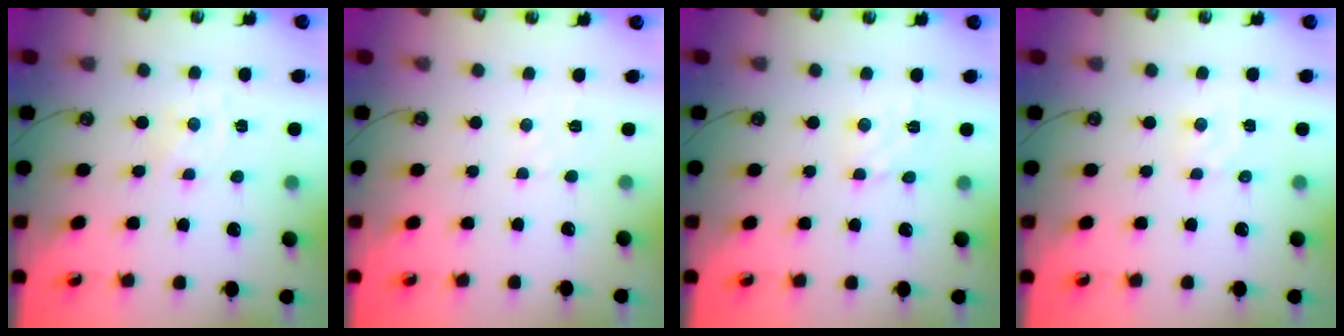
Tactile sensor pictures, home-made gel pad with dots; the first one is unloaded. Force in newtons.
{"total": 2.1, "press": 2.1, "slide": 0.4}
{"total": 2.8, "press": 2.8, "slide": 0.4}
{"total": 1.2, "press": 1.2, "slide": 0.1}